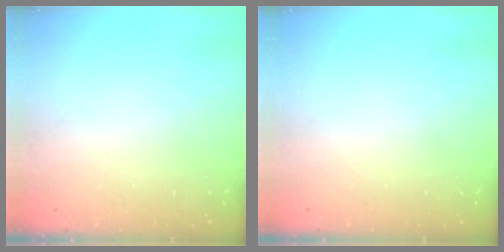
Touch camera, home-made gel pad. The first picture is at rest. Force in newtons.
{"total": 0.0}